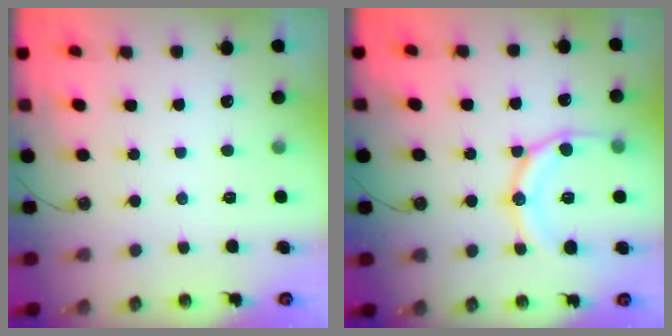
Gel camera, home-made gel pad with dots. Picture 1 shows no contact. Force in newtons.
{"total": 14.4, "press": 14.3, "slide": 1.5}